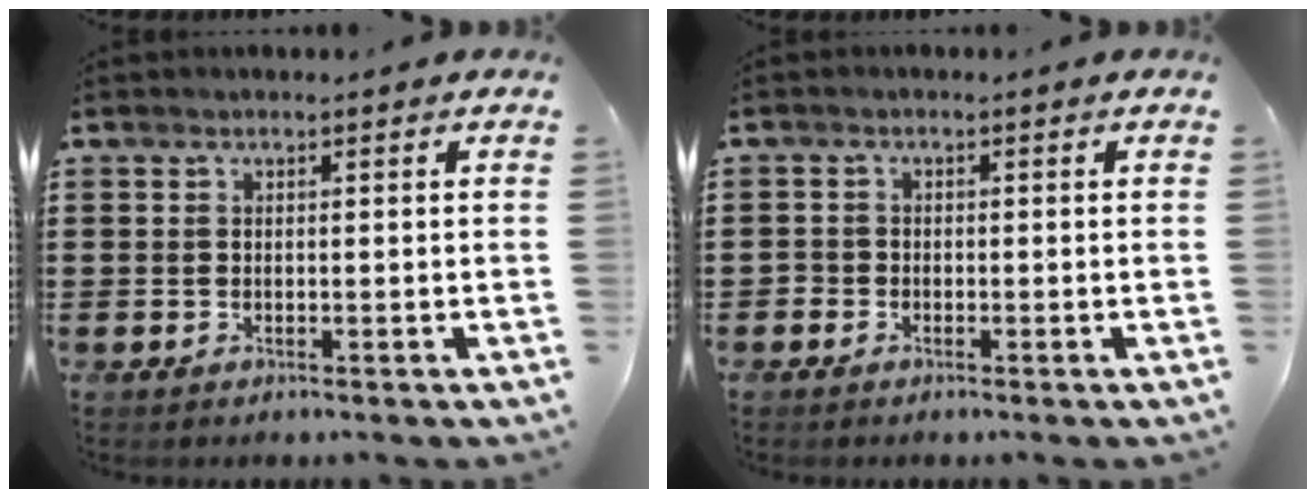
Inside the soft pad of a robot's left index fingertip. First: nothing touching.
{"total": 1.1, "force": [-0.8, 0.8, 0.0], "torque": [-0.004, 0.004, -0.018]}